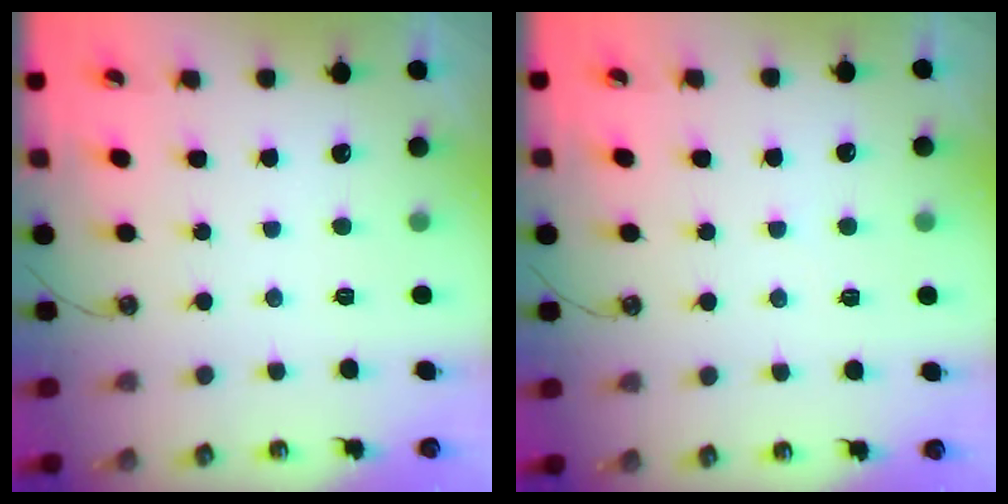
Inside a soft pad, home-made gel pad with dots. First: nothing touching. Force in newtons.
{"total": 2.9, "press": 2.9, "slide": 0.3}